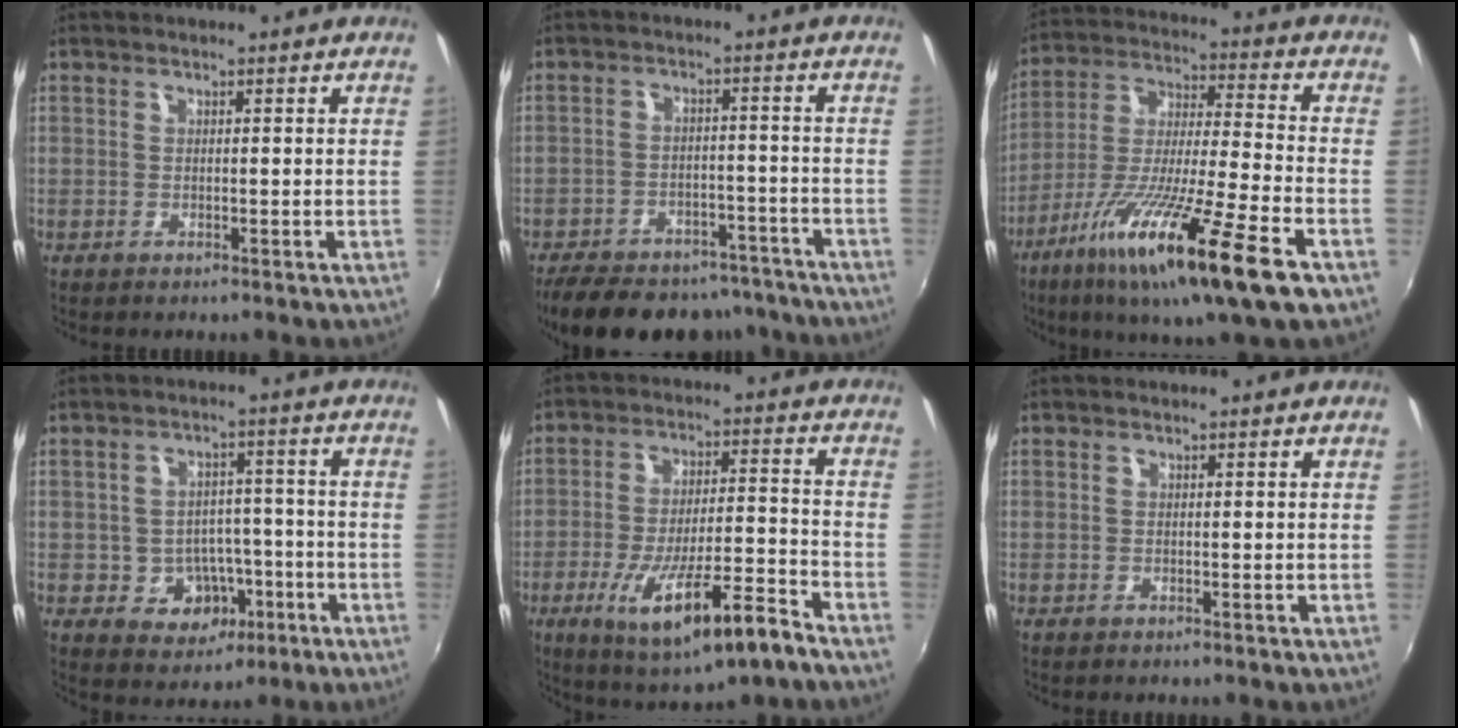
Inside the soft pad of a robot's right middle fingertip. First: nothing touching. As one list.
[{"total": 19.9, "force": [-16.4, 8.4, 7.6], "torque": [-0.165, 0.014, -0.212]}, {"total": 21.6, "force": [-11.3, 1.8, 18.3], "torque": [-0.339, -0.057, -0.202]}, {"total": 8.6, "force": [-3.1, 7.1, 3.6], "torque": [-0.073, 0.018, -0.024]}, {"total": 15.6, "force": [-8.8, 3.1, 12.4], "torque": [-0.231, -0.030, -0.140]}, {"total": 0.0}]